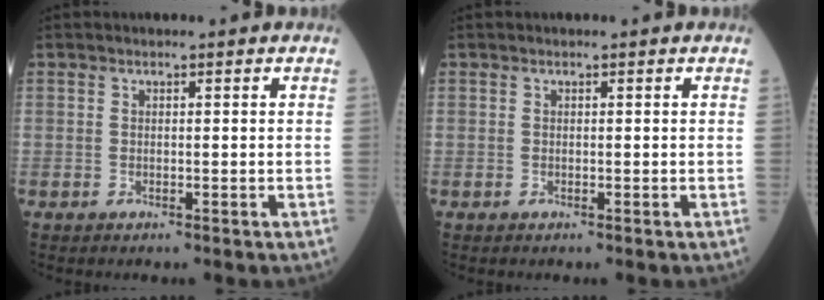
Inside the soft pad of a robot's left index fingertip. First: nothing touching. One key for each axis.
{"total": 0.0}